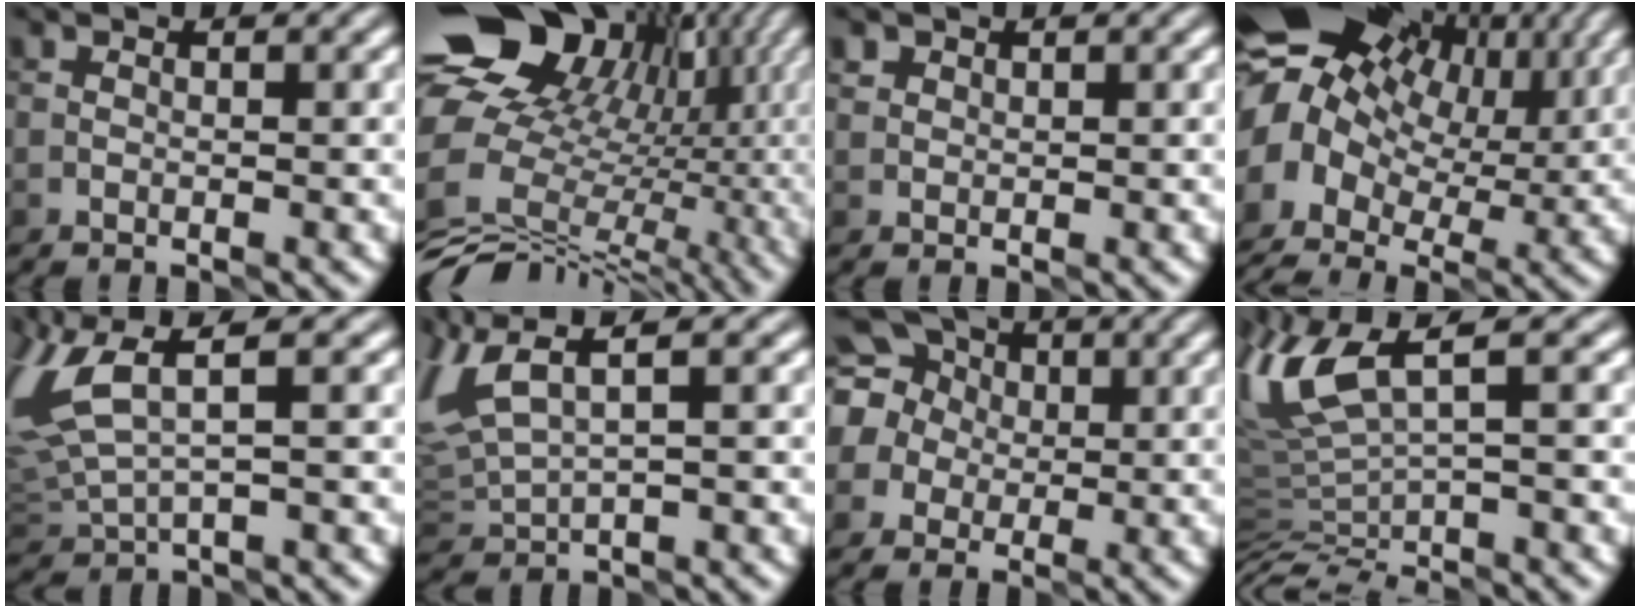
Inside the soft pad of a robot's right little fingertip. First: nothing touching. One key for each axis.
{"total": 19.0, "fx": 2.6, "fy": 15.5, "fz": 10.6, "tx": -0.183, "ty": 0.067, "tz": 0.046}
{"total": 1.0, "fx": 0.7, "fy": 0.6, "fz": 0.0, "tx": 0.004, "ty": 0.004, "tz": 0.013}
{"total": 14.9, "fx": 2.6, "fy": 11.2, "fz": 9.5, "tx": -0.195, "ty": 0.020, "tz": 0.039}
{"total": 7.0, "fx": 2.4, "fy": 2.9, "fz": 5.9, "tx": -0.155, "ty": 0.007, "tz": 0.051}
{"total": 5.5, "fx": 2.5, "fy": 1.9, "fz": 4.5, "tx": -0.112, "ty": 0.015, "tz": 0.055}
{"total": 9.7, "fx": 2.7, "fy": 8.7, "fz": 3.4, "tx": -0.094, "ty": 0.045, "tz": 0.028}
{"total": 6.4, "fx": 0.0, "fy": 1.7, "fz": 6.2, "tx": -0.130, "ty": -0.009, "tz": 0.003}